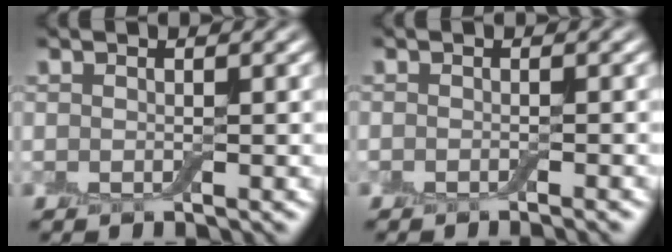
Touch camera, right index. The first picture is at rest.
{"total": 1.1, "force": [-0.8, 0.0, 0.7], "torque": [-0.006, -0.002, -0.012]}